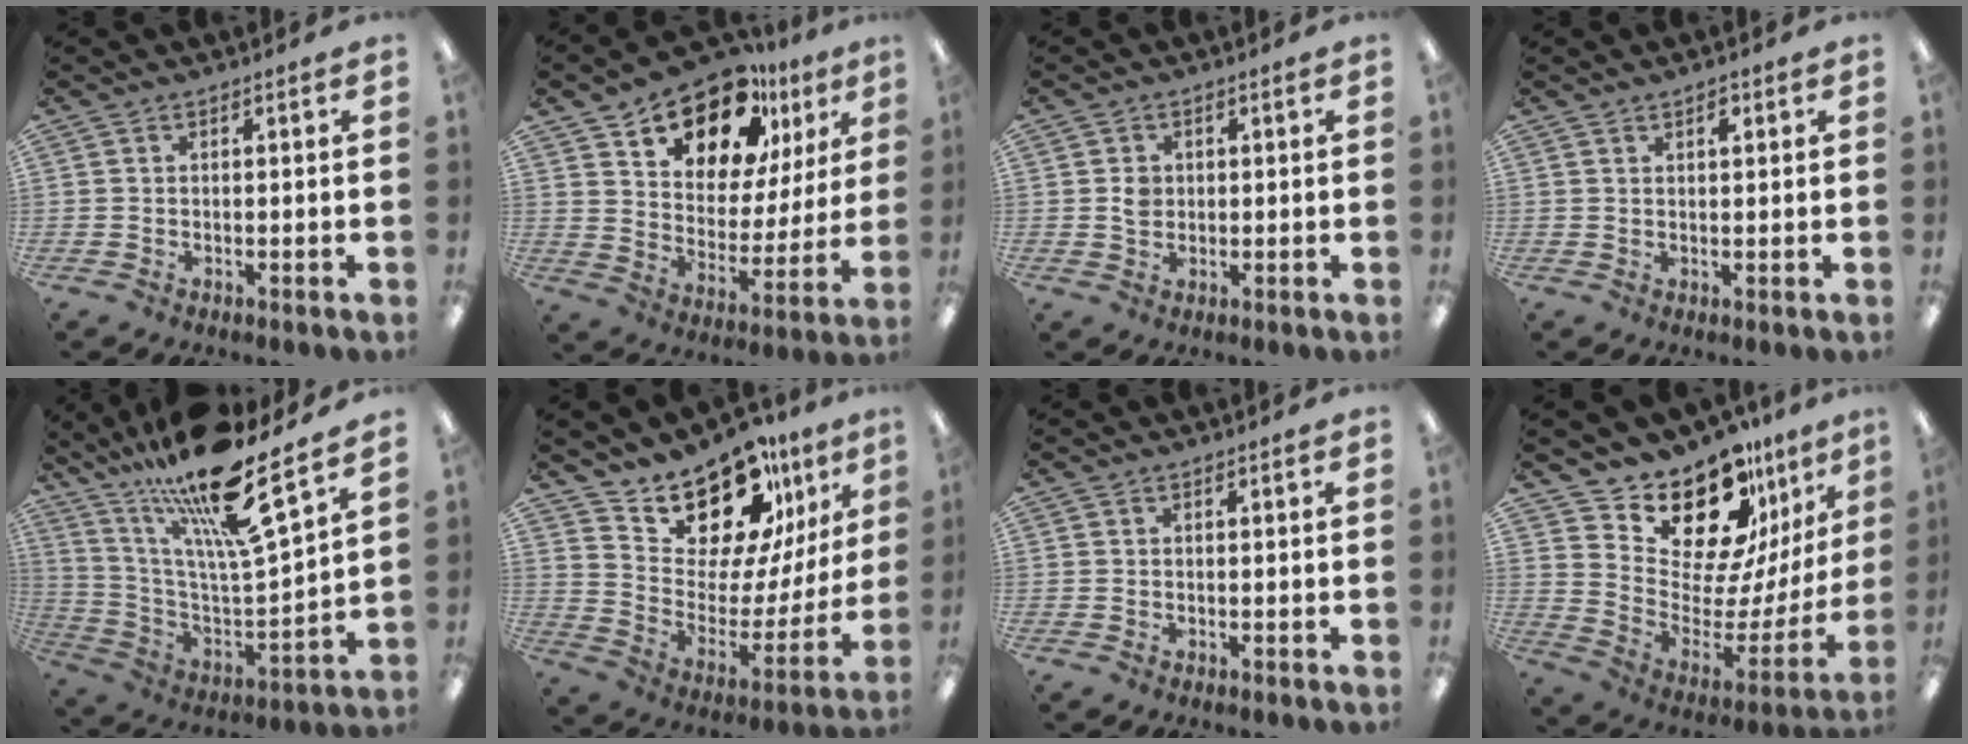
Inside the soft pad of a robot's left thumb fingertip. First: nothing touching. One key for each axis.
{"total": 16.4, "fx": 12.9, "fy": 7.8, "fz": 6.4, "tx": -0.111, "ty": -0.091, "tz": 0.232}
{"total": 3.0, "fx": 0.6, "fy": 2.6, "fz": 1.4, "tx": -0.013, "ty": -0.001, "tz": 0.007}
{"total": 2.0, "fx": 1.5, "fy": 1.0, "fz": 0.9, "tx": -0.004, "ty": -0.006, "tz": 0.024}
{"total": 21.8, "fx": 16.5, "fy": 4.0, "fz": 13.6, "tx": -0.241, "ty": -0.110, "tz": 0.272}
{"total": 19.8, "fx": 17.3, "fy": 6.9, "fz": 6.7, "tx": -0.114, "ty": -0.144, "tz": 0.302}
{"total": 0.0}
{"total": 20.4, "fx": 17.2, "fy": 7.3, "fz": 8.0, "tx": -0.131, "ty": -0.150, "tz": 0.301}